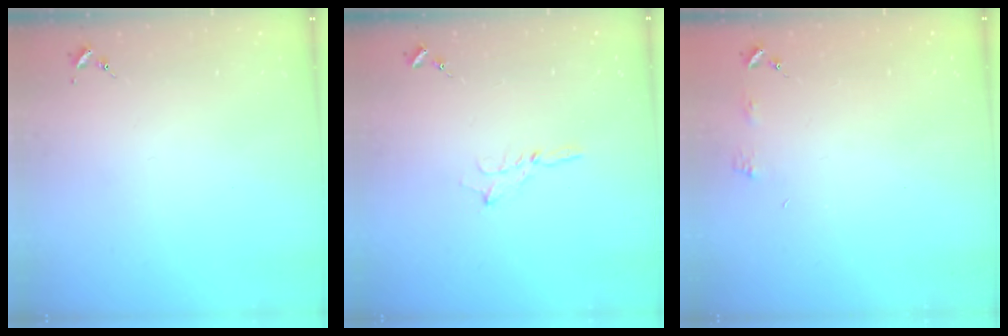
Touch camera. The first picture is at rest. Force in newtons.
{"total": 2.7, "press": 2.7, "slide": 0.2}
{"total": 3.5, "press": 3.4, "slide": 0.3}